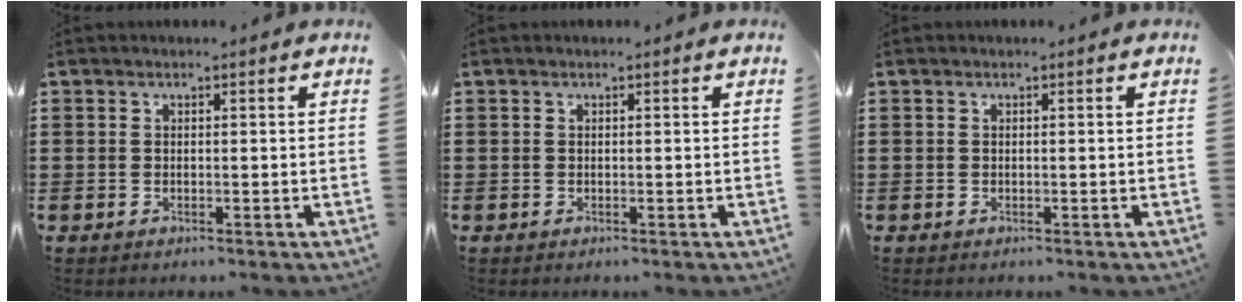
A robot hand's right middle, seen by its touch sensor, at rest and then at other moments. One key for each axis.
{"total": 0.0}
{"total": 0.0}